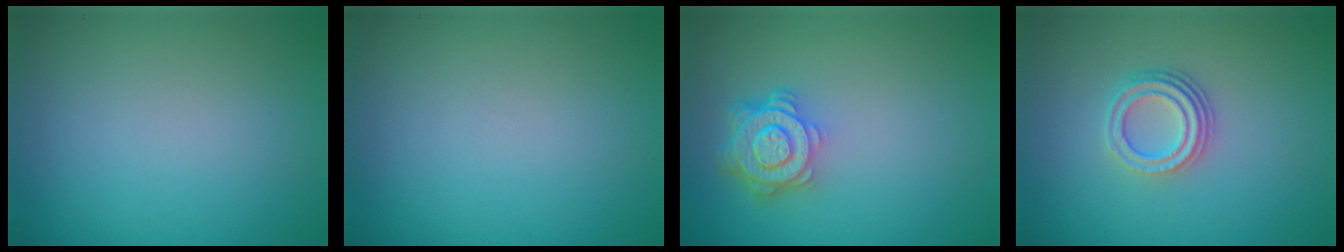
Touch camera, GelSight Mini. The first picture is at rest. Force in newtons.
{"total": 0.0}
{"total": 4.8, "press": 3.6, "slide": 3.1}
{"total": 3.4, "press": 2.5, "slide": 2.4}